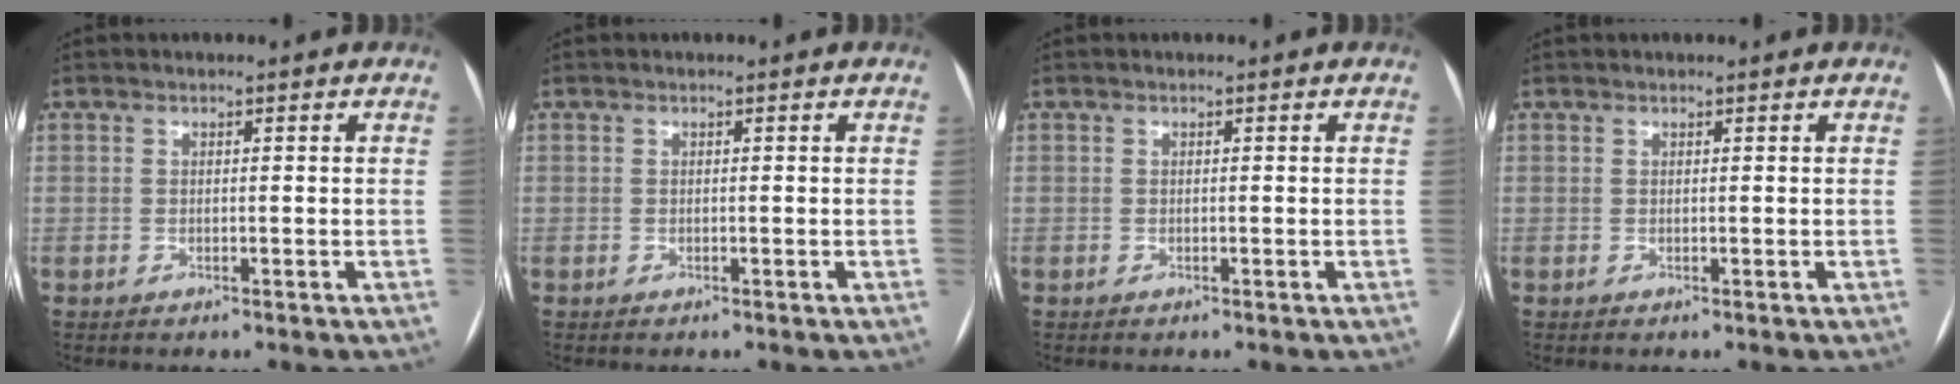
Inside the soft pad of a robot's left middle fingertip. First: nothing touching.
{"total": 0.0}
{"total": 0.0}
{"total": 1.4, "force": [-0.5, -1.0, -0.7], "torque": [0.009, -0.008, -0.007]}